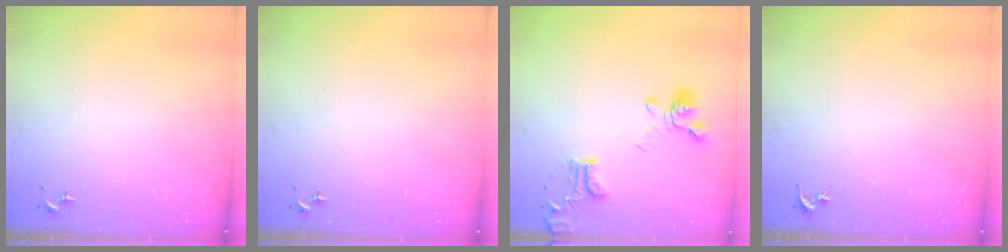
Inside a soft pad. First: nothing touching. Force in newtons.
{"total": 0.0}
{"total": 17.3, "press": 17.2, "slide": 1.8}
{"total": 0.0}